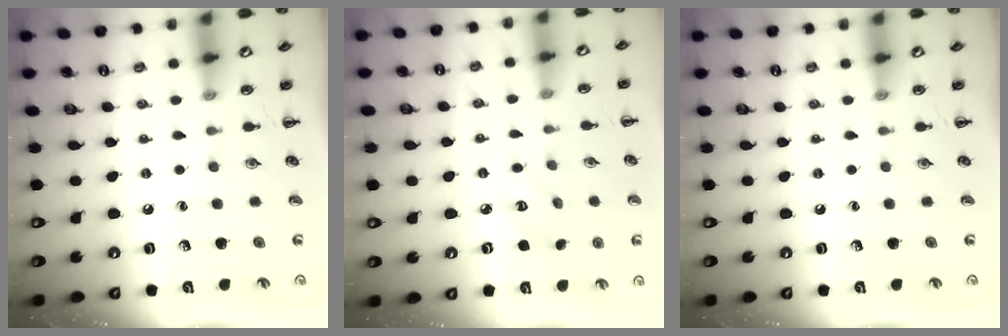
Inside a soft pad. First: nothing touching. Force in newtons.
{"total": 3.0, "press": 2.9, "slide": 0.7}
{"total": 0.0}